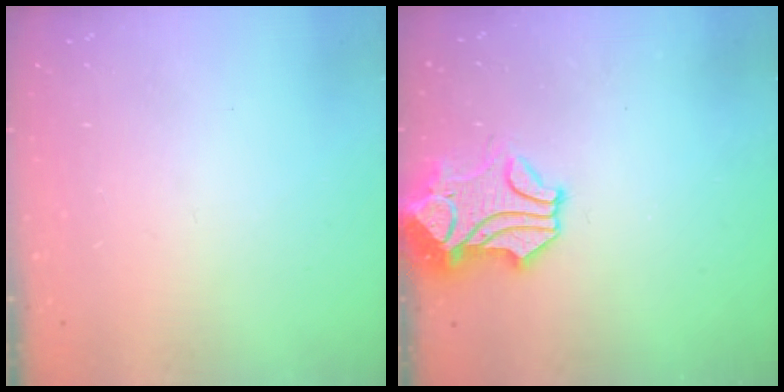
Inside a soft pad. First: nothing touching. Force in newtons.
{"total": 1.4, "press": 0.7, "slide": 1.3}